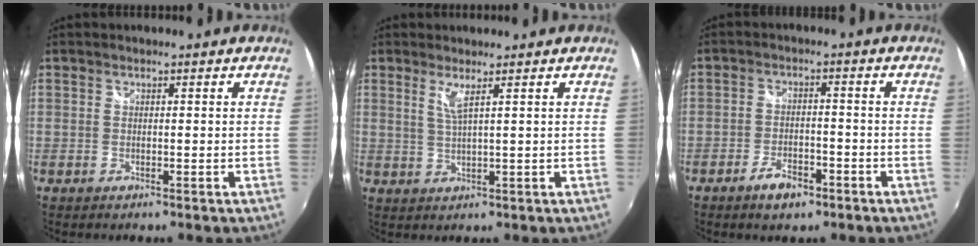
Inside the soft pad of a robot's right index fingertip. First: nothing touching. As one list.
[{"total": 2.6, "force": [1.5, -0.3, 2.1], "torque": [-0.043, -0.008, 0.027]}, {"total": 5.3, "force": [-3.6, 2.5, 3.1], "torque": [-0.072, -0.001, -0.059]}]